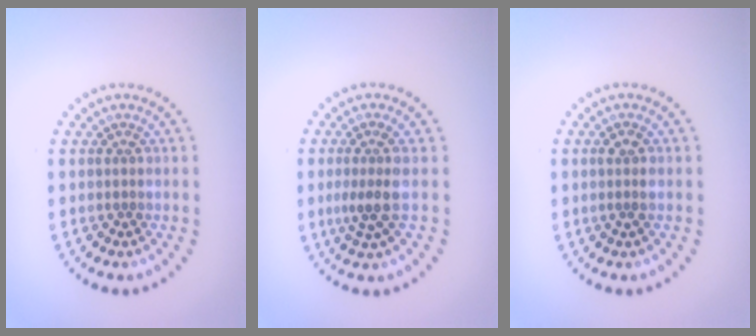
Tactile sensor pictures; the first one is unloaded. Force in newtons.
{"total": 2.7, "press": 2.0, "slide": 1.7}
{"total": 1.3, "press": 1.1, "slide": 0.7}